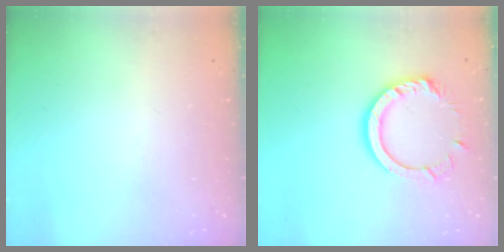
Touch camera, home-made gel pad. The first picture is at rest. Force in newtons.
{"total": 12.5, "press": 12.5, "slide": 1.0}